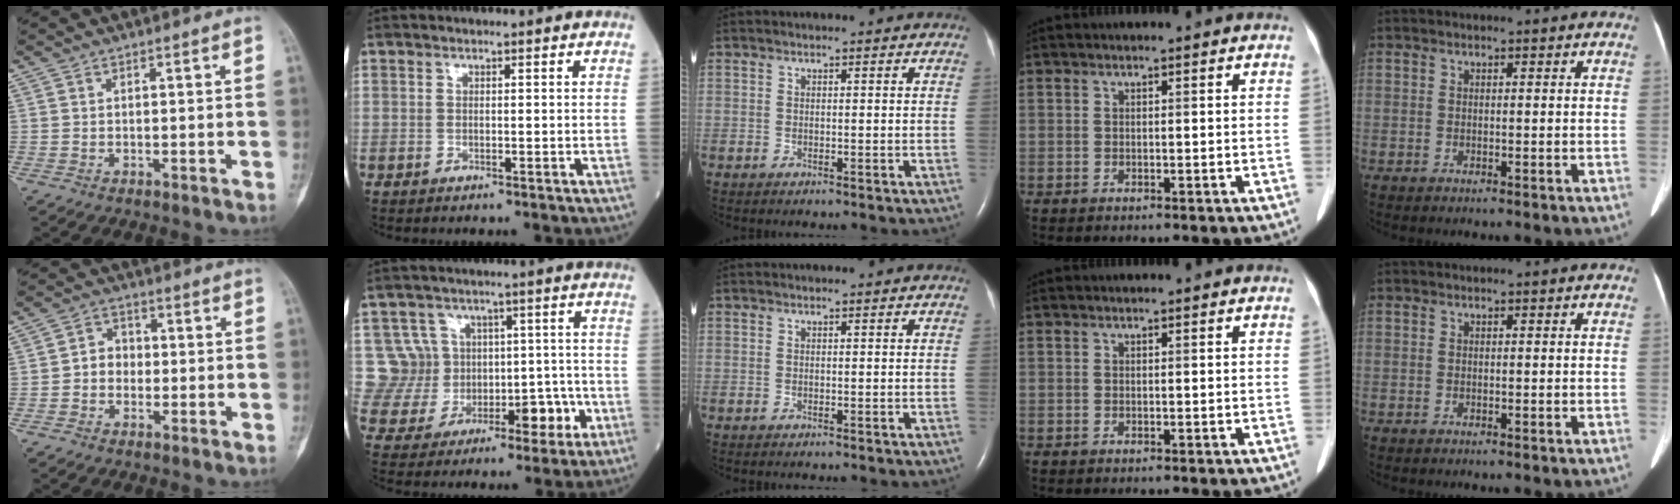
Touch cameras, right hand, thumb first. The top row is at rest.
{"thumb": {"total": 4.2, "force": [-0.7, 3.6, 1.9], "torque": [-0.004, 0.018, -0.022]}, "index": {"total": 10.4, "force": [0.2, 10.0, 2.7], "torque": [-0.032, 0.058, 0.027]}}